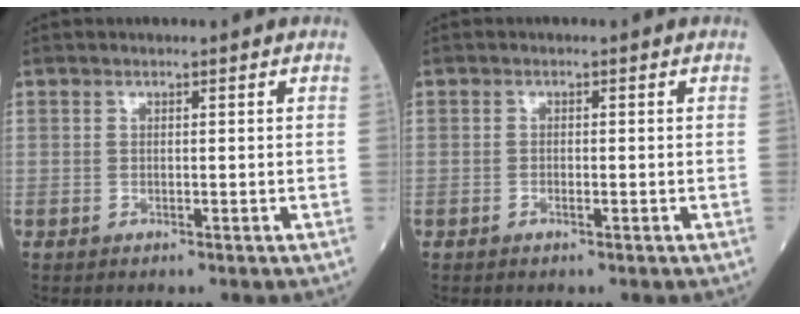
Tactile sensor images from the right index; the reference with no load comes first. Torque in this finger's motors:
{"motor_torque": [-0.02, -0.02, -0.04, -0.01]}